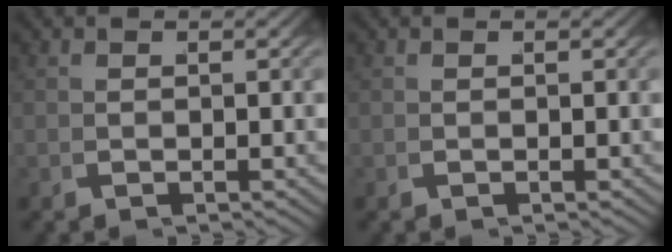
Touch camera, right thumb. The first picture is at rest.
{"total": 0.0}